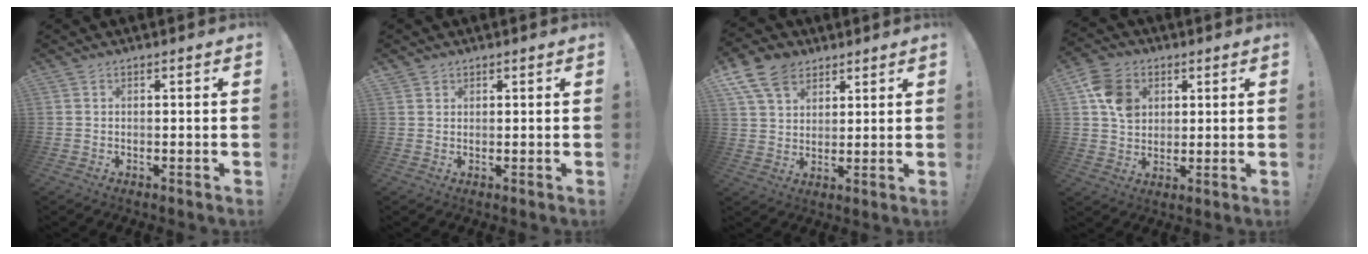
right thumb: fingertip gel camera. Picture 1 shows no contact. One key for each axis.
{"total": 1.4, "fx": 1.1, "fy": 0.9, "fz": 0.1, "tx": 0.005, "ty": -0.008, "tz": 0.019}
{"total": 11.6, "fx": 6.9, "fy": 7.8, "fz": 5.1, "tx": -0.092, "ty": -0.029, "tz": 0.138}
{"total": 11.2, "fx": 3.4, "fy": 9.0, "fz": 5.7, "tx": -0.085, "ty": -0.001, "tz": 0.071}